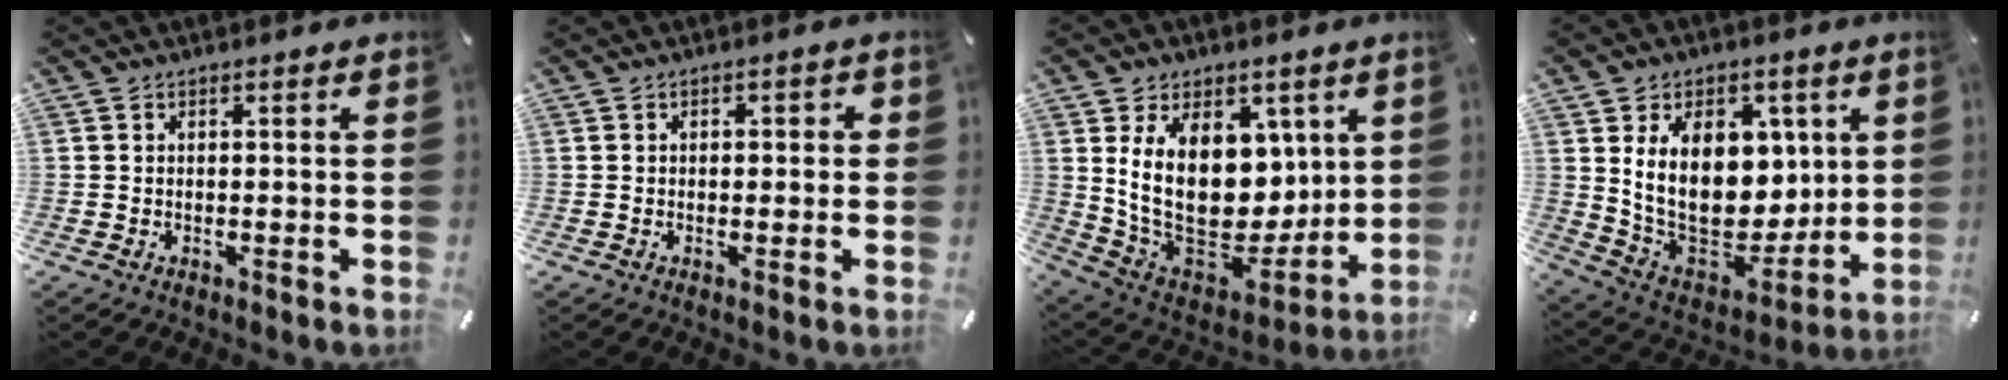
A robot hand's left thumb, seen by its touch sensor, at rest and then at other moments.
{"total": 1.6, "force": [-0.4, 1.2, 1.0], "torque": [-0.017, 0.007, -0.011]}
{"total": 22.7, "force": [5.0, 15.8, 15.4], "torque": [-0.279, -0.062, 0.100]}
{"total": 21.4, "force": [5.0, 15.3, 14.1], "torque": [-0.240, -0.051, 0.097]}